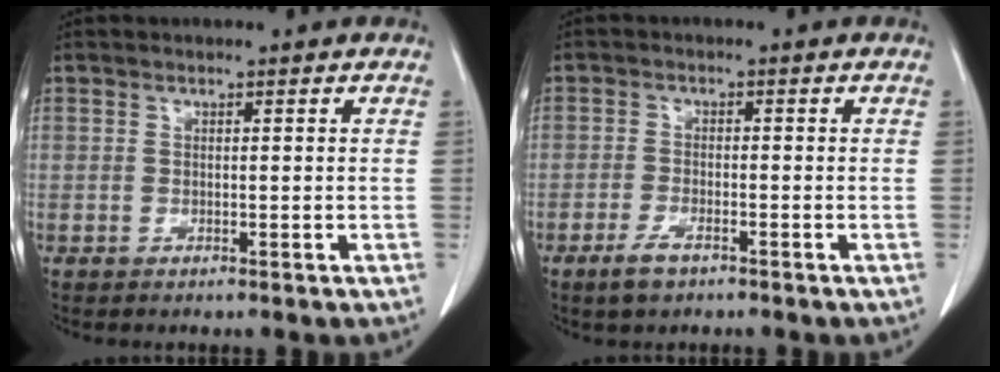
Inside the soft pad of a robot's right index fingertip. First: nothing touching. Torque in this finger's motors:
{"motor_torque": [0.30, -0.24, 0.12, 0.04]}